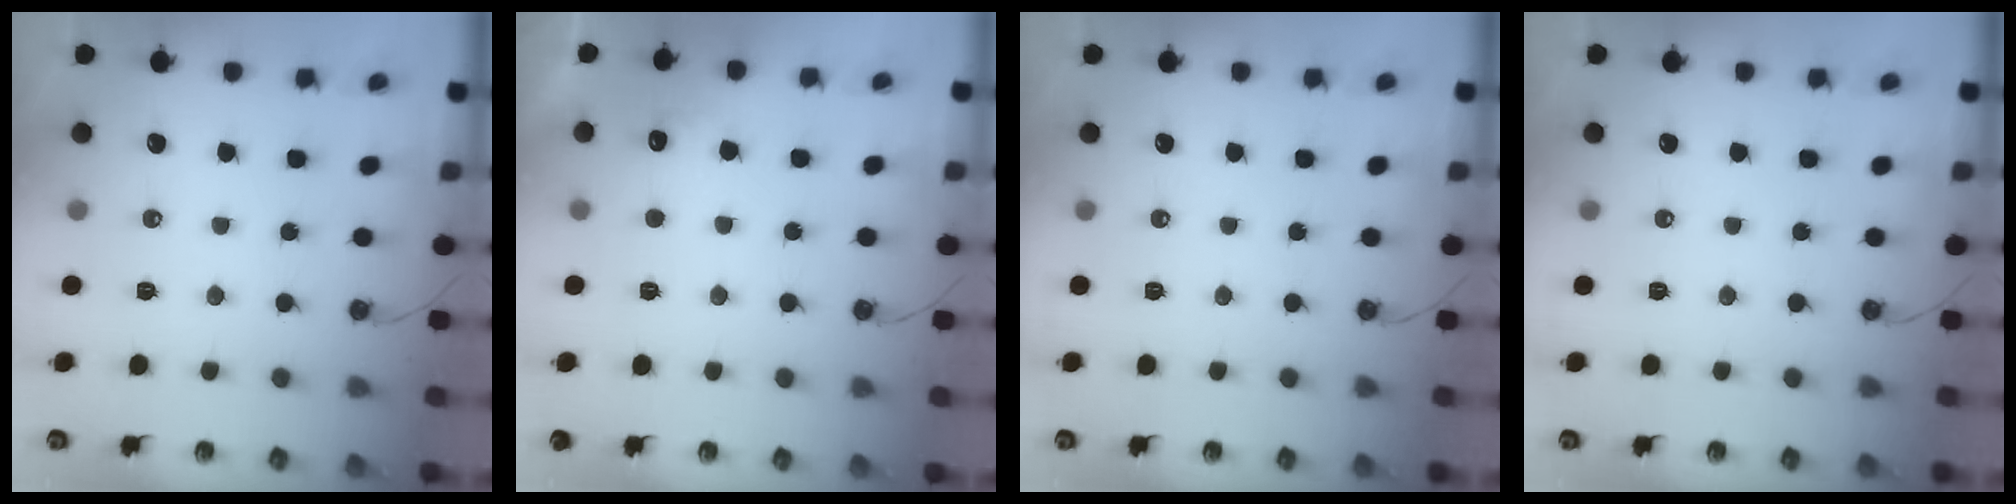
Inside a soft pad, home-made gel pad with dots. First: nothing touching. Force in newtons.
{"total": 5.0, "press": 4.9, "slide": 1.2}
{"total": 0.0}
{"total": 0.0}